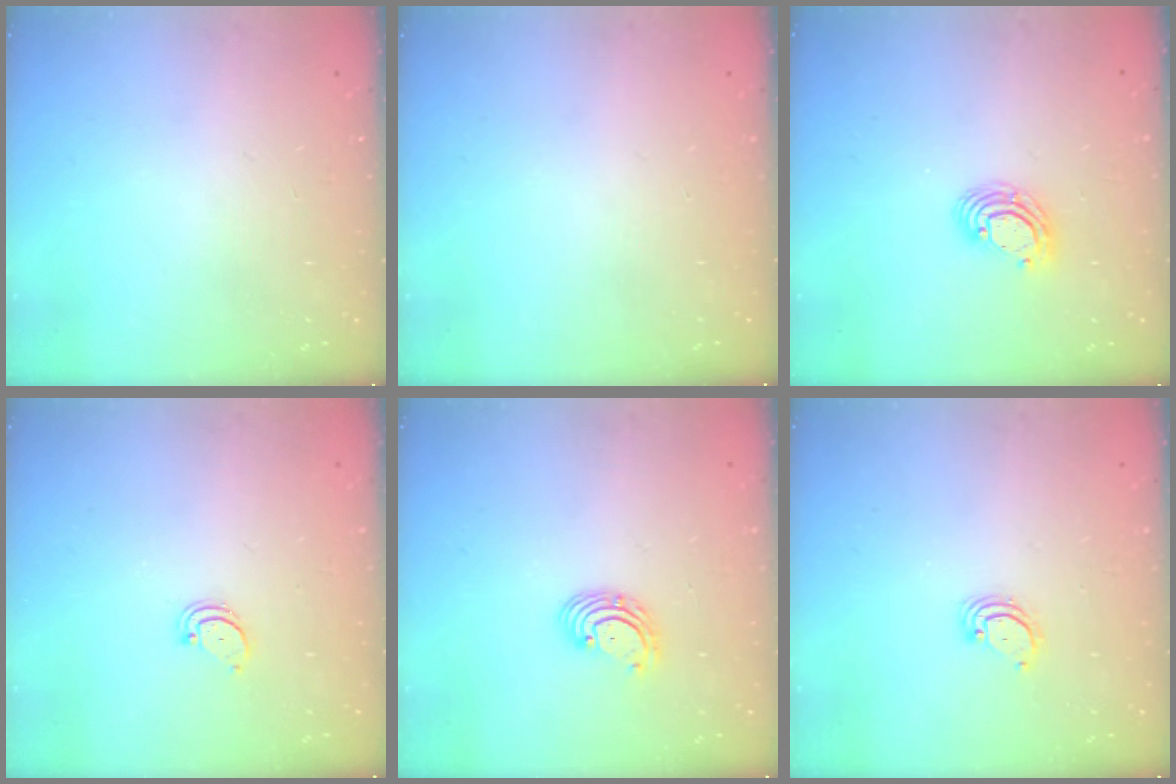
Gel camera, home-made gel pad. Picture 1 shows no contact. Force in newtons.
{"total": 0.0}
{"total": 8.2, "press": 8.1, "slide": 1.4}
{"total": 1.9, "press": 1.9, "slide": 0.2}
{"total": 2.7, "press": 2.7, "slide": 0.3}
{"total": 2.8, "press": 2.8, "slide": 0.2}